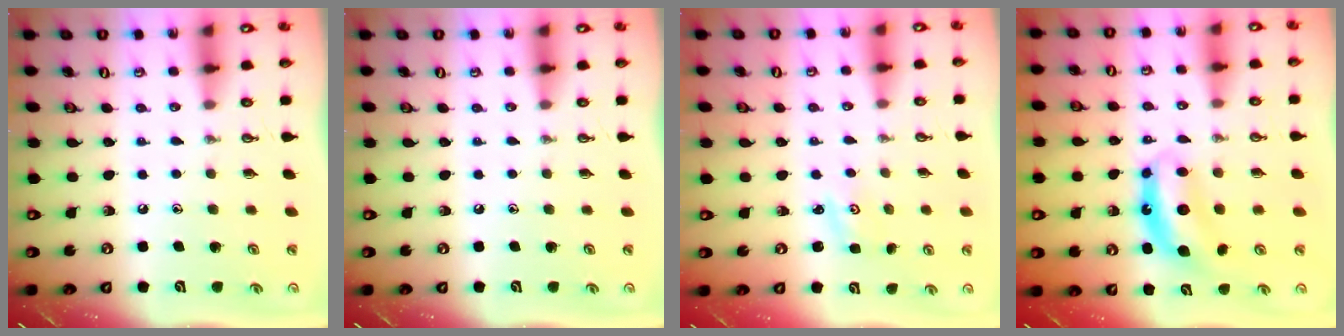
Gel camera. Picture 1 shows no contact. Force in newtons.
{"total": 0.0}
{"total": 1.0, "press": 0.9, "slide": 0.2}
{"total": 7.6, "press": 7.6, "slide": 0.6}